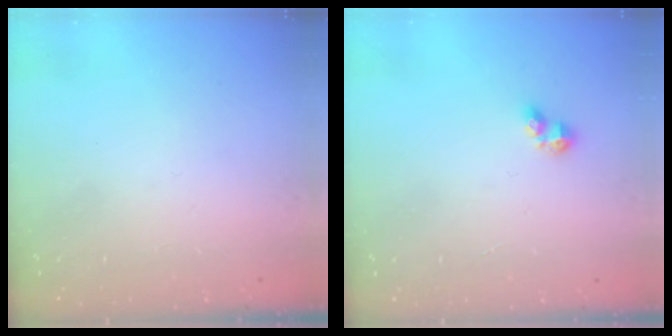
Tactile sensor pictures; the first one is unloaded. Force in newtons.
{"total": 3.3, "press": 3.3, "slide": 0.4}